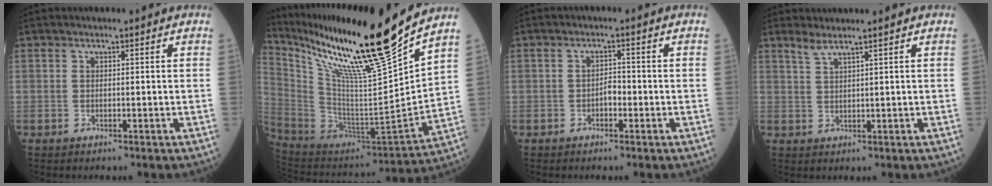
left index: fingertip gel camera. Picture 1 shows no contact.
{"total": 25.2, "force": [19.4, -1.6, 16.1], "torque": [-0.273, -0.051, 0.340]}
{"total": 1.8, "force": [-0.8, 0.9, 1.4], "torque": [-0.017, 0.005, -0.017]}
{"total": 2.1, "force": [1.7, -0.5, 1.1], "torque": [-0.028, 0.002, 0.038]}